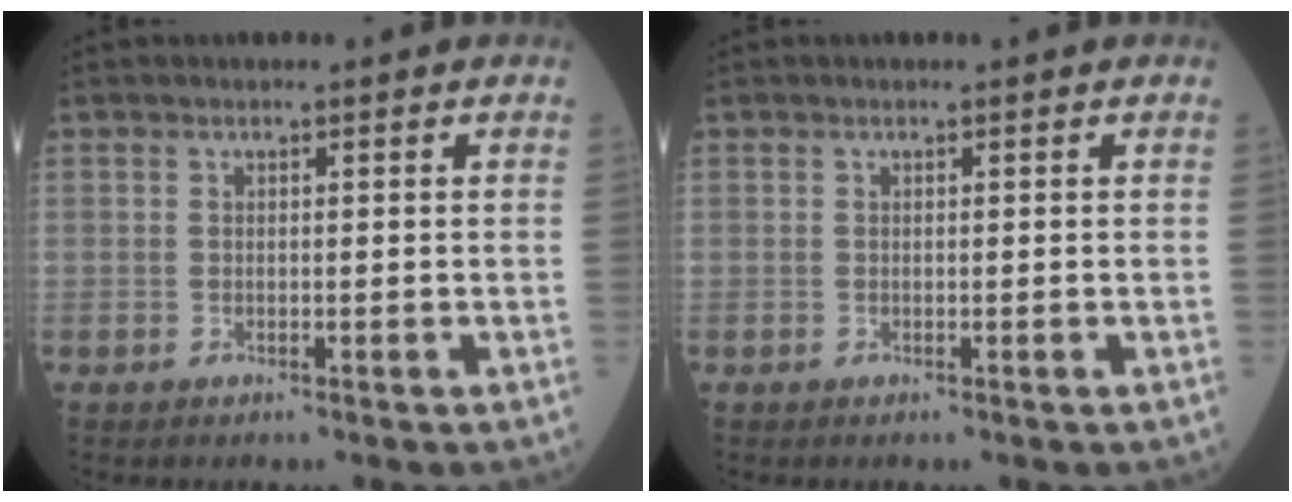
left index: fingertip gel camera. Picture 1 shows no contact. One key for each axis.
{"total": 0.0}